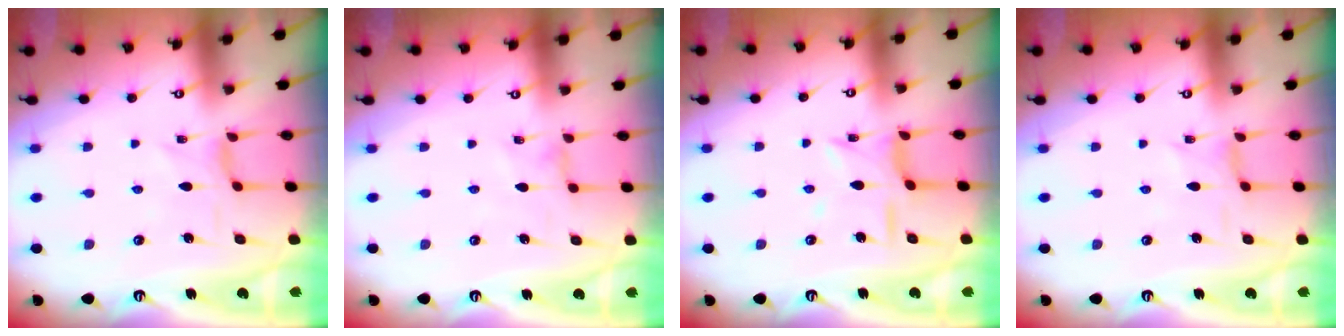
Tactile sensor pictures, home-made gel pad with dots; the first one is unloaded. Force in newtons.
{"total": 0.0}
{"total": 7.7, "press": 7.7, "slide": 0.4}
{"total": 0.8, "press": 0.7, "slide": 0.2}